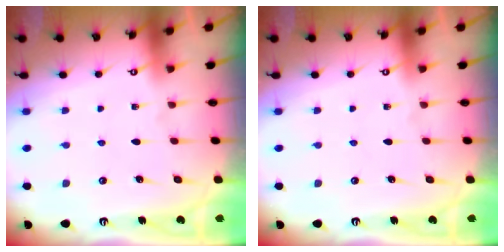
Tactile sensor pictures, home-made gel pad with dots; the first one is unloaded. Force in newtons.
{"total": 0.0}